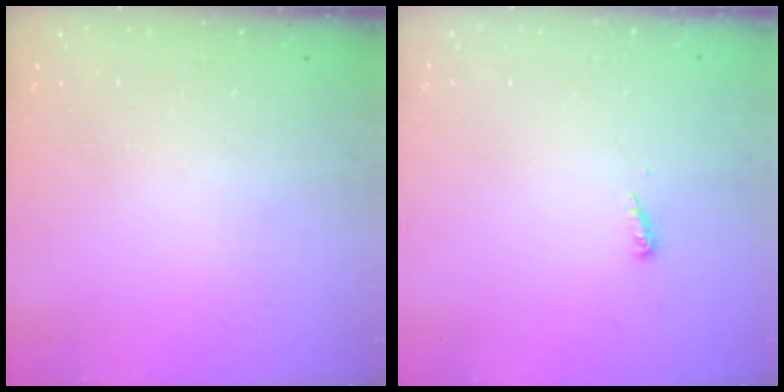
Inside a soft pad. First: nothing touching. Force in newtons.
{"total": 4.0, "press": 4.0, "slide": 0.5}